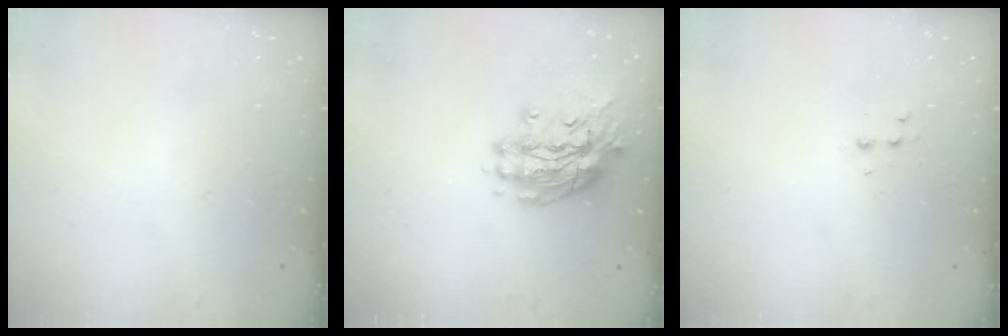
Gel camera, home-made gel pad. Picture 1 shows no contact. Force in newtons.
{"total": 14.0, "press": 14.0, "slide": 1.3}
{"total": 2.8, "press": 2.7, "slide": 0.6}